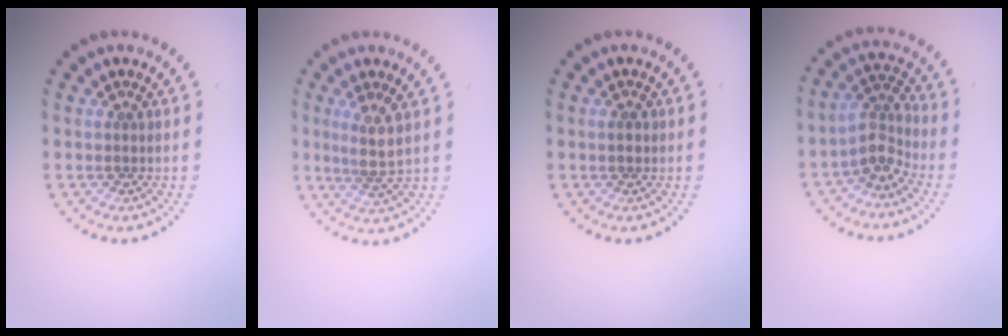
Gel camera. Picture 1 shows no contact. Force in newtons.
{"total": 2.5, "press": 2.1, "slide": 1.5}
{"total": 1.0, "press": 1.0, "slide": 0.1}
{"total": 2.9, "press": 2.3, "slide": 1.8}